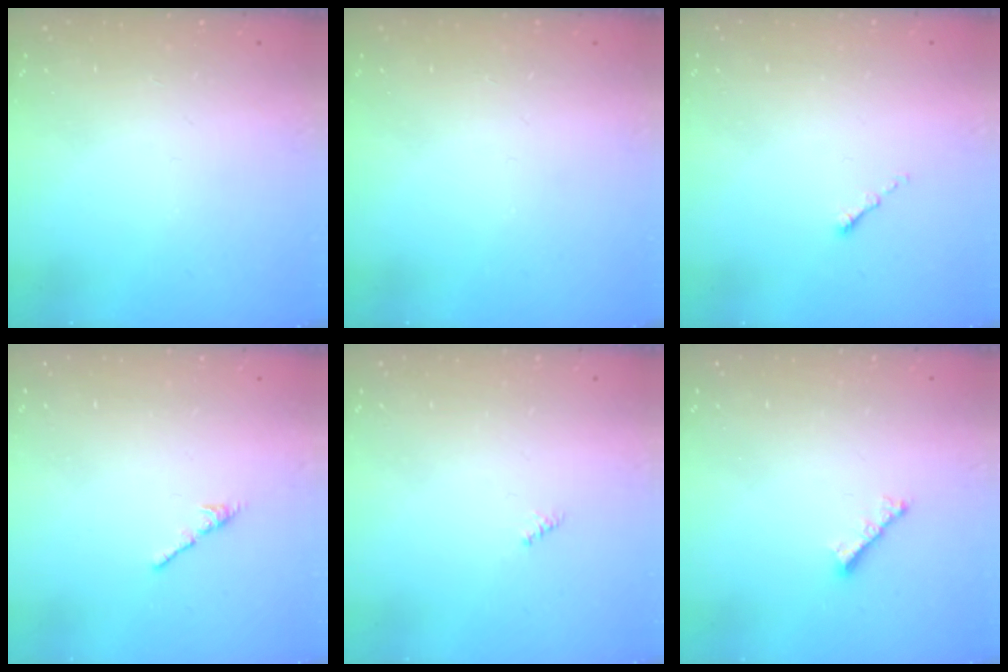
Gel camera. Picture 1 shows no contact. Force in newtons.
{"total": 0.0}
{"total": 0.0}
{"total": 2.7, "press": 2.7, "slide": 0.7}
{"total": 0.0}
{"total": 2.8, "press": 2.7, "slide": 0.6}